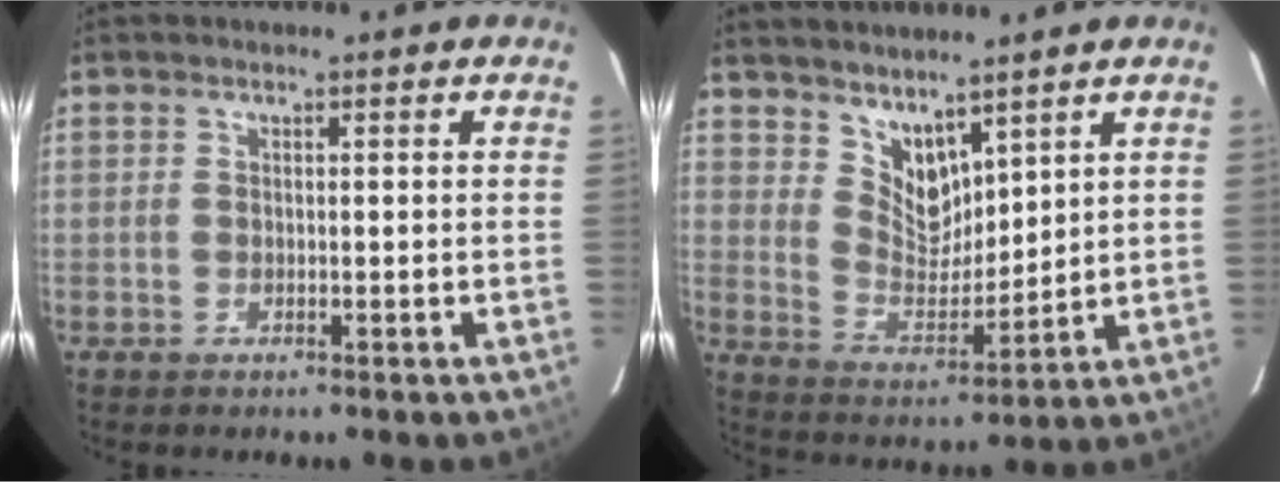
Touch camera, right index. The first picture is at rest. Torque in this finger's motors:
{"motor_torque": [-0.12, 0.24, 0.09, 0.00]}